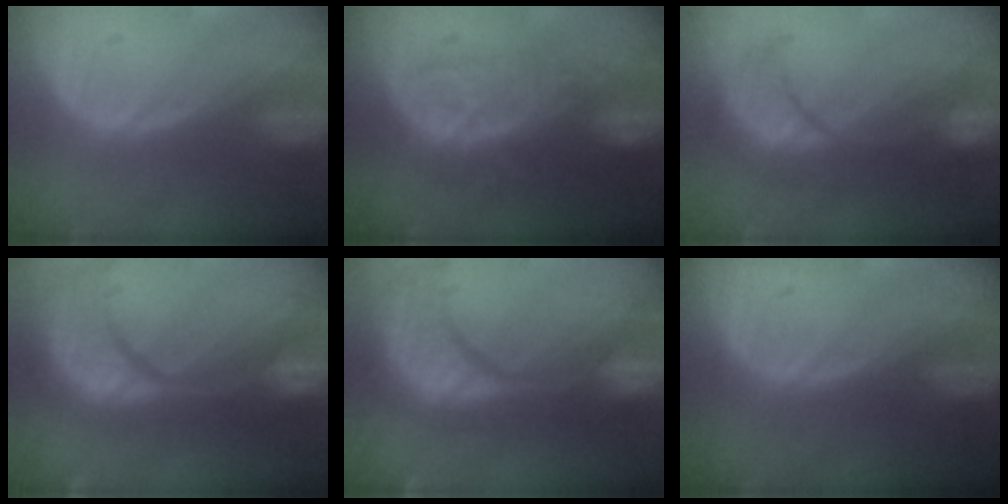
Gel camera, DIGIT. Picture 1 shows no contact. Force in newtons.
{"total": 9.5, "press": 8.5, "slide": 4.1}
{"total": 9.3, "press": 8.9, "slide": 2.9}
{"total": 14.8, "press": 11.7, "slide": 9.0}
{"total": 15.4, "press": 12.1, "slide": 9.5}
{"total": 0.0}